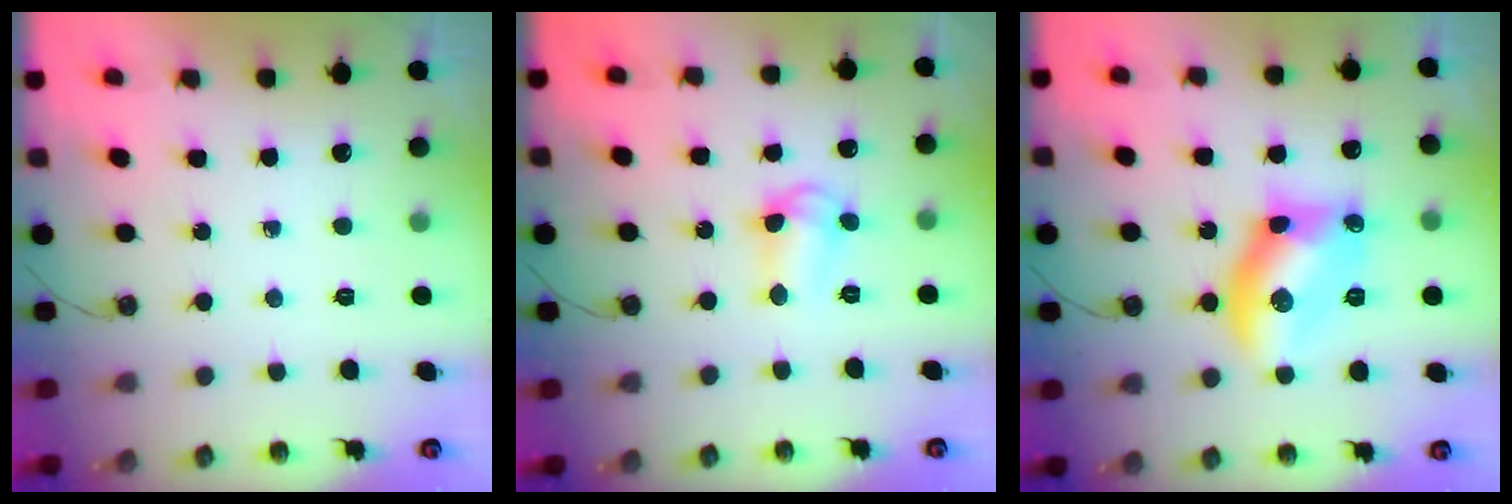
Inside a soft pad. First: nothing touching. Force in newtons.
{"total": 7.6, "press": 7.3, "slide": 1.9}
{"total": 13.0, "press": 13.0, "slide": 0.5}